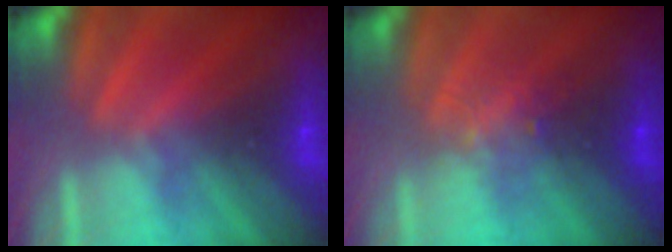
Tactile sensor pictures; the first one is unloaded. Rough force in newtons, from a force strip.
{"total": 2.4}